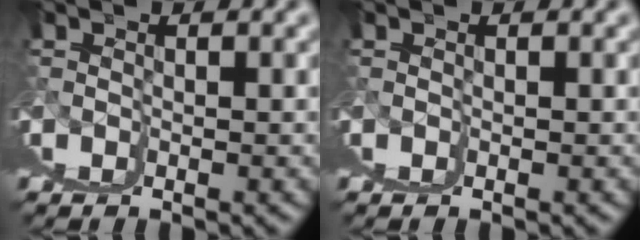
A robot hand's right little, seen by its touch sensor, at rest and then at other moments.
{"total": 0.0}